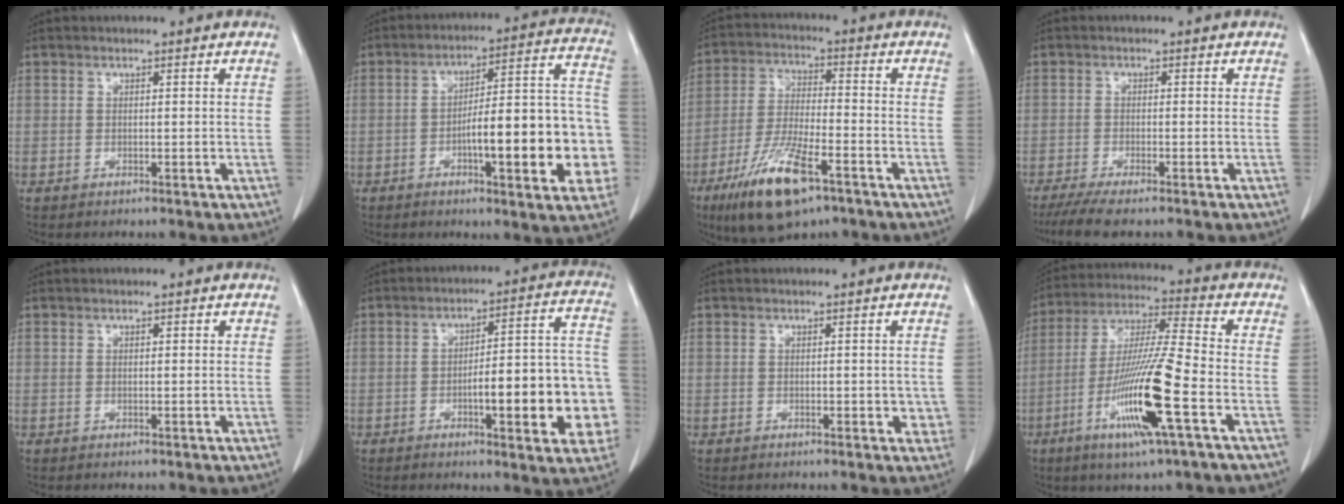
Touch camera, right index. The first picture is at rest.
{"total": 18.9, "force": [-4.8, 3.7, 17.9], "torque": [-0.192, 0.039, -0.057]}
{"total": 13.2, "force": [-7.7, 3.2, 10.3], "torque": [-0.207, -0.023, -0.131]}
{"total": 5.8, "force": [-4.6, 0.5, 3.5], "torque": [-0.059, -0.013, -0.075]}
{"total": 0.6, "force": [0.3, 0.2, 0.5], "torque": [-0.010, 0.000, 0.004]}
{"total": 16.9, "force": [-4.2, 3.6, 15.9], "torque": [-0.155, 0.037, -0.044]}
{"total": 2.1, "force": [-0.2, 1.3, 1.6], "torque": [-0.008, 0.003, -0.001]}
{"total": 15.4, "force": [-5.7, -0.2, 14.3], "torque": [-0.288, -0.018, -0.109]}